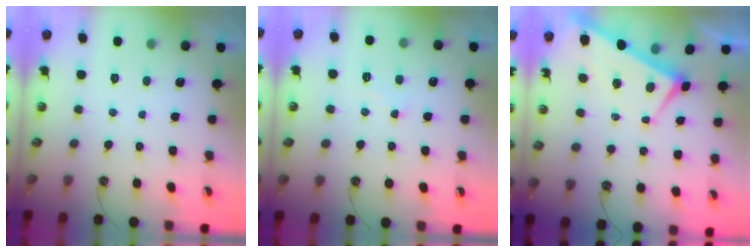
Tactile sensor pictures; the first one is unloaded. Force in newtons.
{"total": 2.7, "press": 2.7, "slide": 0.5}
{"total": 3.2, "press": 3.2, "slide": 0.8}